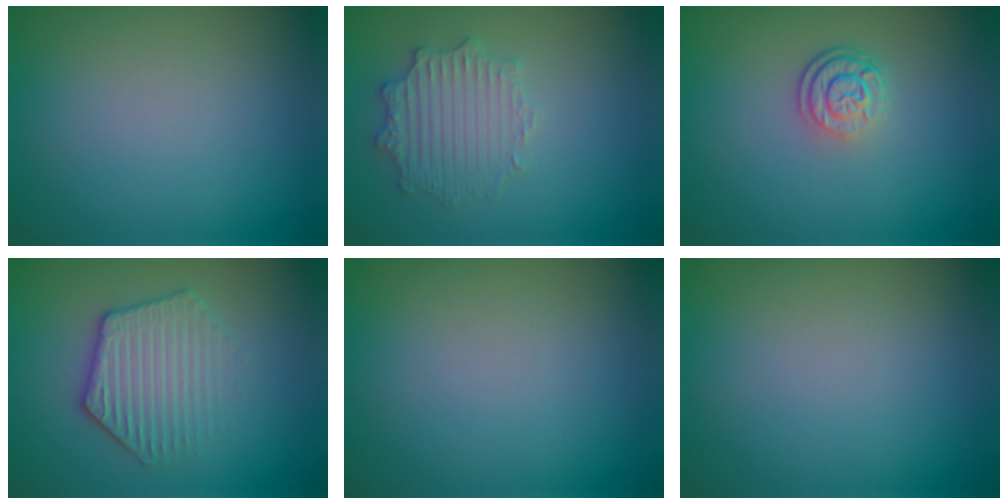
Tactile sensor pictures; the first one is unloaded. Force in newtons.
{"total": 2.9, "press": 2.9, "slide": 0.1}
{"total": 2.6, "press": 1.9, "slide": 1.8}
{"total": 3.9, "press": 3.5, "slide": 1.8}
{"total": 0.0}
{"total": 0.0}